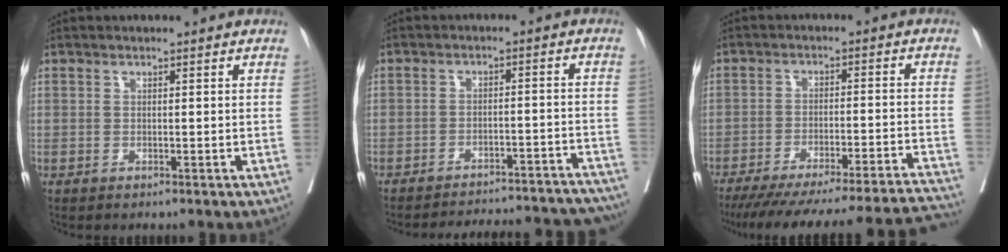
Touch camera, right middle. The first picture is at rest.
{"total": 21.5, "force": [-20.3, 4.0, 5.9], "torque": [-0.070, 0.008, -0.247]}
{"total": 28.7, "force": [-26.3, 1.5, 11.3], "torque": [-0.129, -0.033, -0.345]}